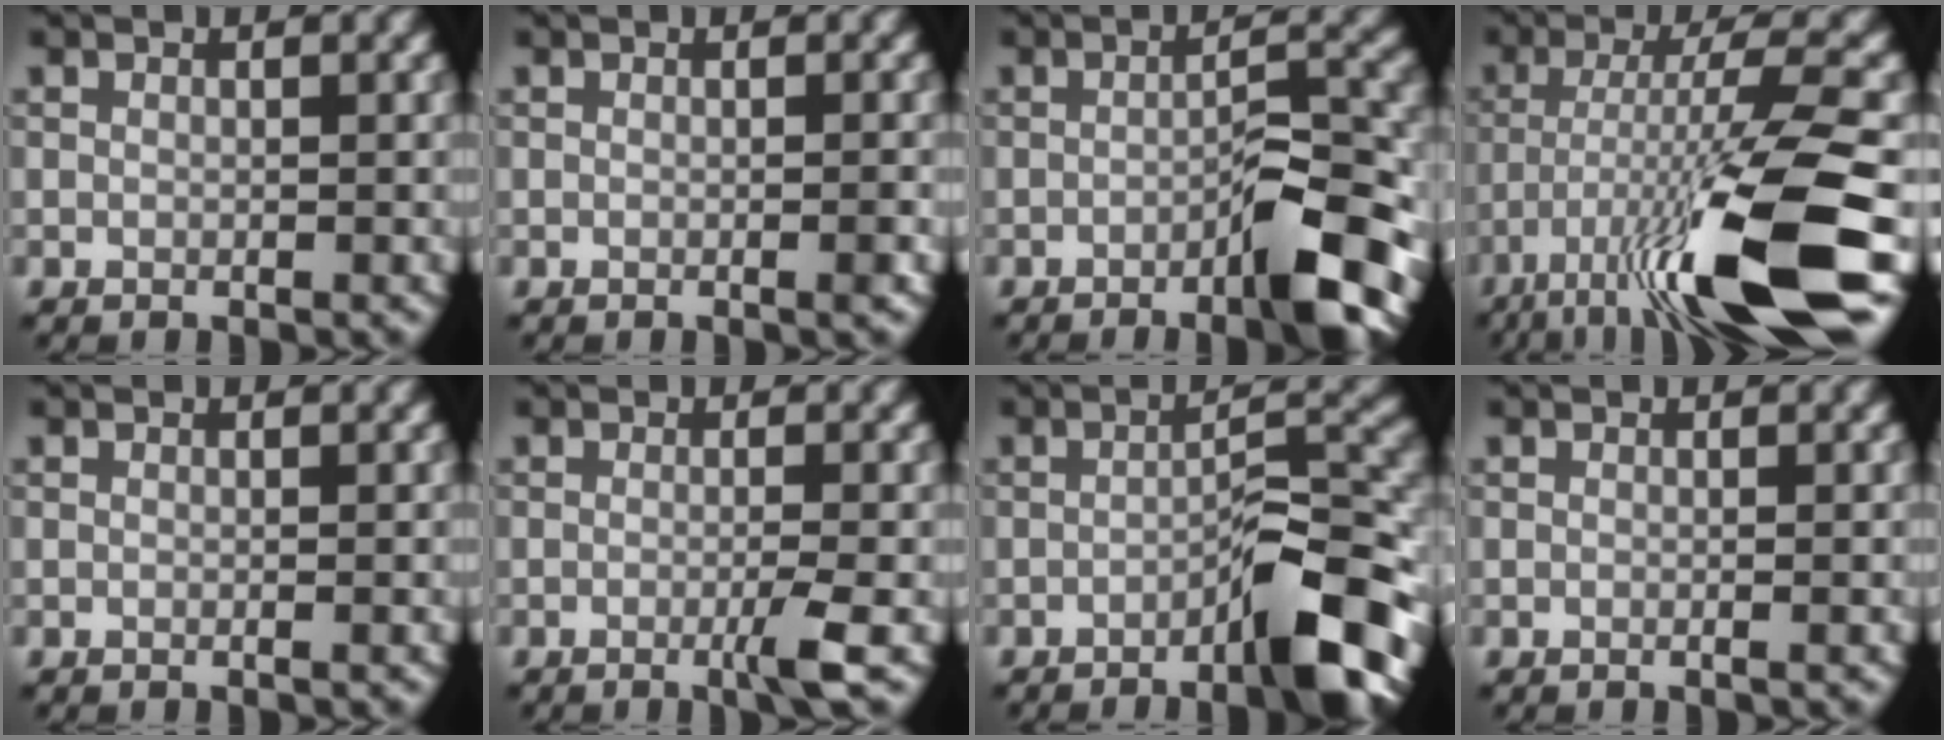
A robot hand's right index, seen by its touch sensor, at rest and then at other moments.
{"total": 0.8, "force": [-0.3, 0.0, 0.7], "torque": [-0.009, 0.003, -0.006]}
{"total": 6.7, "force": [-3.3, 1.2, 5.7], "torque": [-0.081, 0.014, -0.051]}
{"total": 13.1, "force": [-6.4, 2.1, 11.3], "torque": [-0.200, -0.004, -0.105]}
{"total": 0.0}
{"total": 2.2, "force": [-0.7, 0.2, 2.0], "torque": [-0.032, -0.003, -0.018]}
{"total": 7.6, "force": [-3.9, 1.4, 6.3], "torque": [-0.084, 0.020, -0.063]}
{"total": 0.5, "force": [-0.1, 0.1, 0.5], "torque": [-0.006, -0.001, -0.003]}